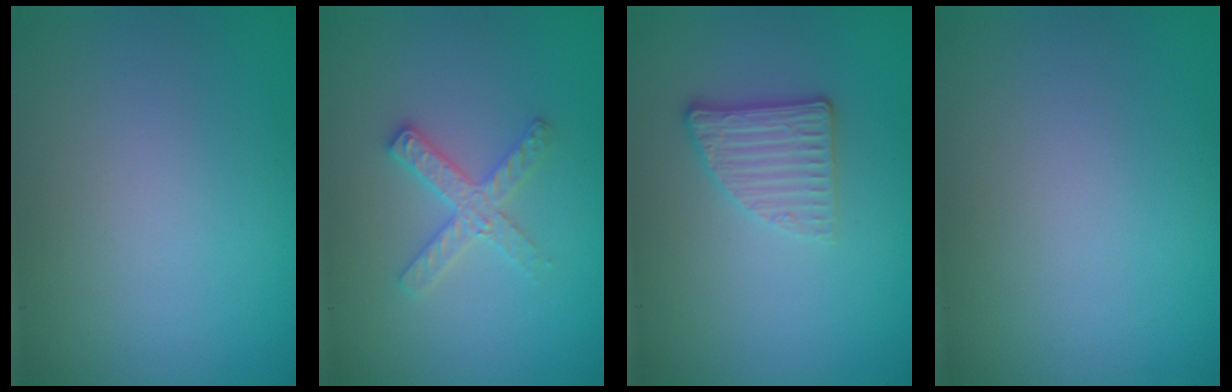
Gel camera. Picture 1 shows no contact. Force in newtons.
{"total": 2.6, "press": 2.5, "slide": 0.4}
{"total": 2.7, "press": 2.3, "slide": 1.4}
{"total": 0.0}